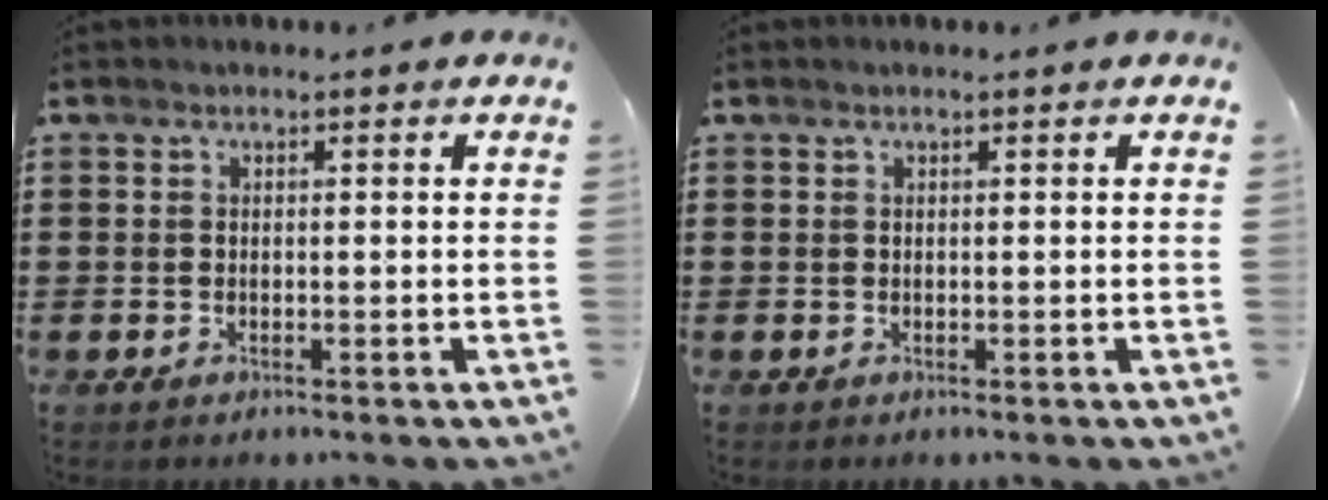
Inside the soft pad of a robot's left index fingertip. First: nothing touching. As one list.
[{"total": 0.0}]